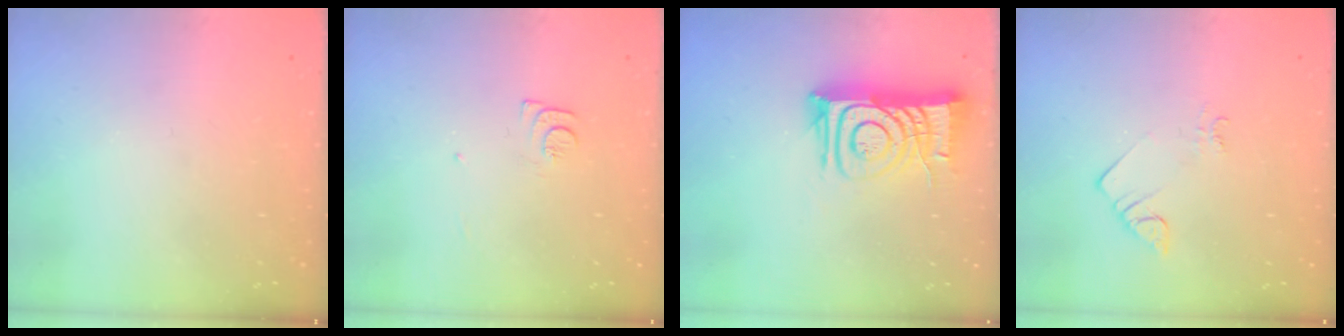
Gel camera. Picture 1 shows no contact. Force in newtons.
{"total": 5.9, "press": 5.9, "slide": 0.5}
{"total": 12.7, "press": 12.7, "slide": 1.2}
{"total": 2.1, "press": 2.0, "slide": 0.5}